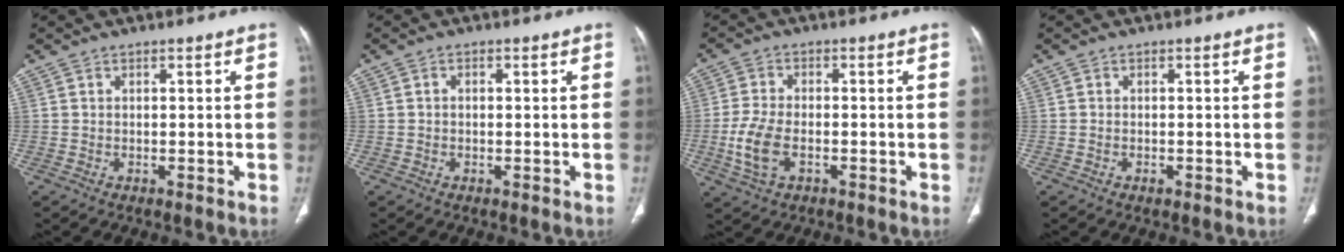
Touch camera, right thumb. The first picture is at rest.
{"total": 0.7, "force": [0.0, 0.6, 0.4], "torque": [-0.005, 0.003, -0.003]}
{"total": 7.4, "force": [-2.0, 4.2, 5.8], "torque": [-0.130, 0.005, -0.038]}
{"total": 0.7, "force": [-0.4, 0.4, 0.4], "torque": [-0.010, 0.004, -0.005]}